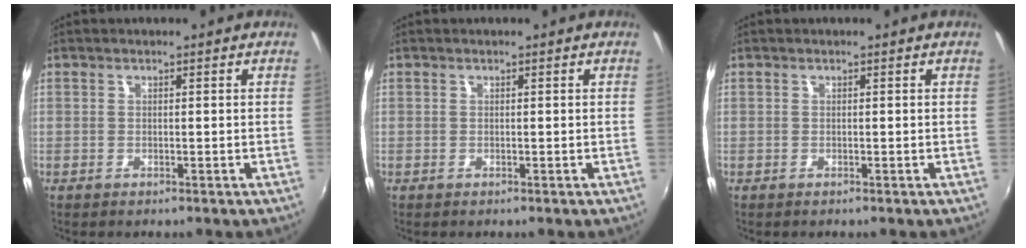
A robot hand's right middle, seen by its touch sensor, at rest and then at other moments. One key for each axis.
{"total": 0.0}
{"total": 0.0}